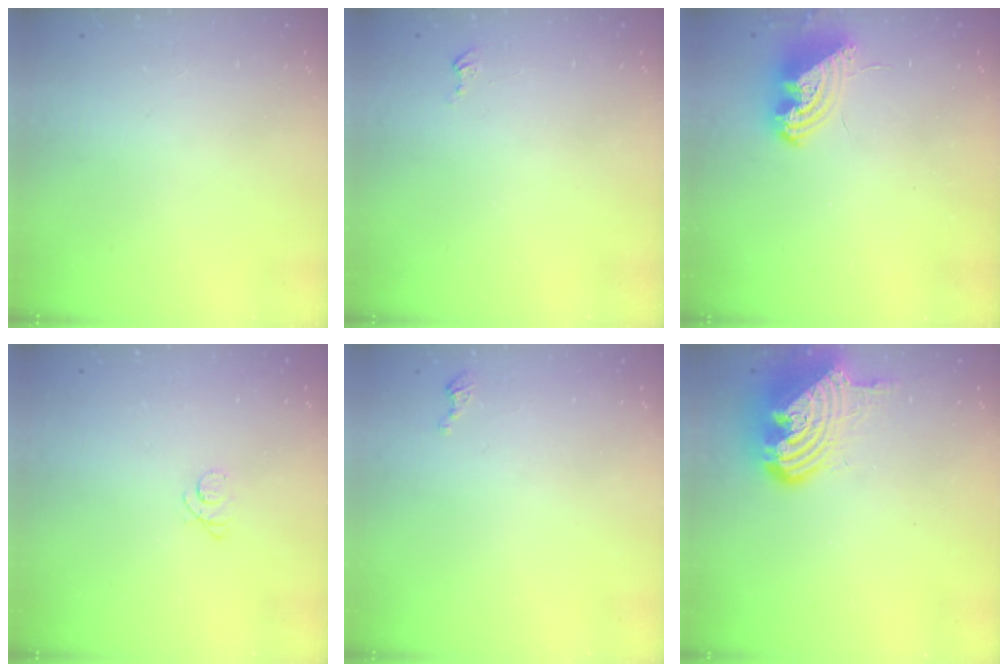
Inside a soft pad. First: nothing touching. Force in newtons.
{"total": 2.7, "press": 2.7, "slide": 0.3}
{"total": 9.6, "press": 9.6, "slide": 0.3}
{"total": 2.5, "press": 2.5, "slide": 0.3}
{"total": 2.3, "press": 2.3, "slide": 0.3}
{"total": 14.6, "press": 14.5, "slide": 1.9}